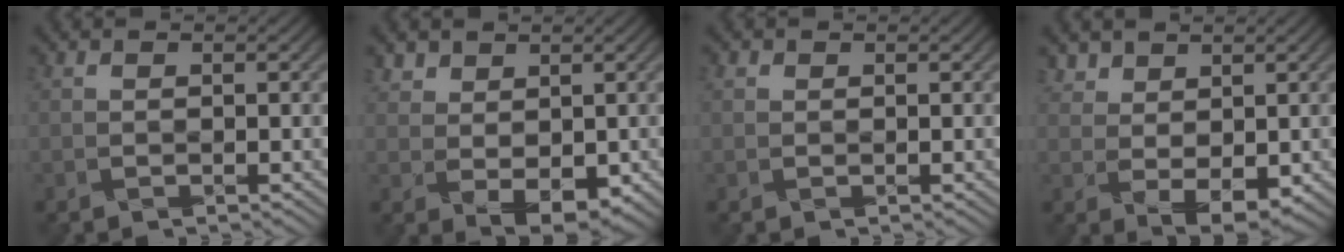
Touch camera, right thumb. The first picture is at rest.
{"total": 4.0, "force": [1.4, 2.9, 2.4], "torque": [-0.053, -0.007, 0.035]}
{"total": 0.7, "force": [0.4, 0.5, 0.1], "torque": [-0.004, 0.001, 0.008]}
{"total": 3.9, "force": [1.7, 2.6, 2.4], "torque": [-0.053, -0.009, 0.042]}